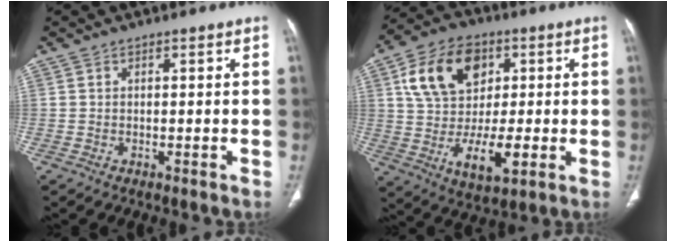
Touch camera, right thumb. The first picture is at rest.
{"total": 18.2, "force": [2.8, 11.9, 13.5], "torque": [-0.208, -0.002, 0.051]}